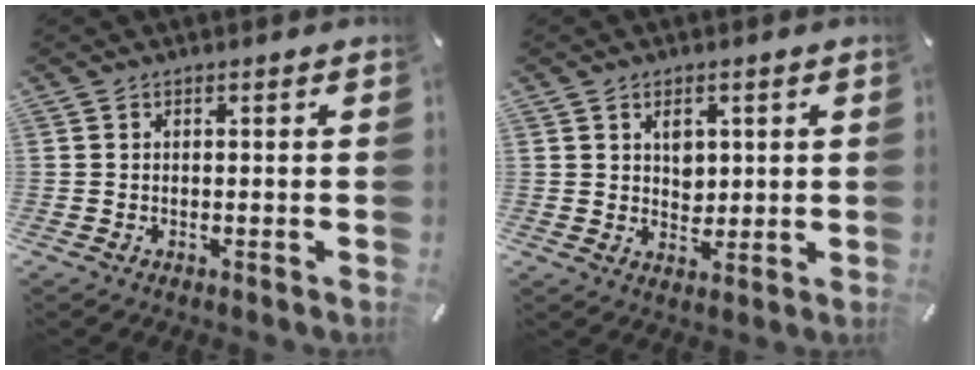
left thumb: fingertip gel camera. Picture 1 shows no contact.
{"total": 4.0, "force": [1.3, 3.3, 1.7], "torque": [-0.009, -0.007, 0.017]}